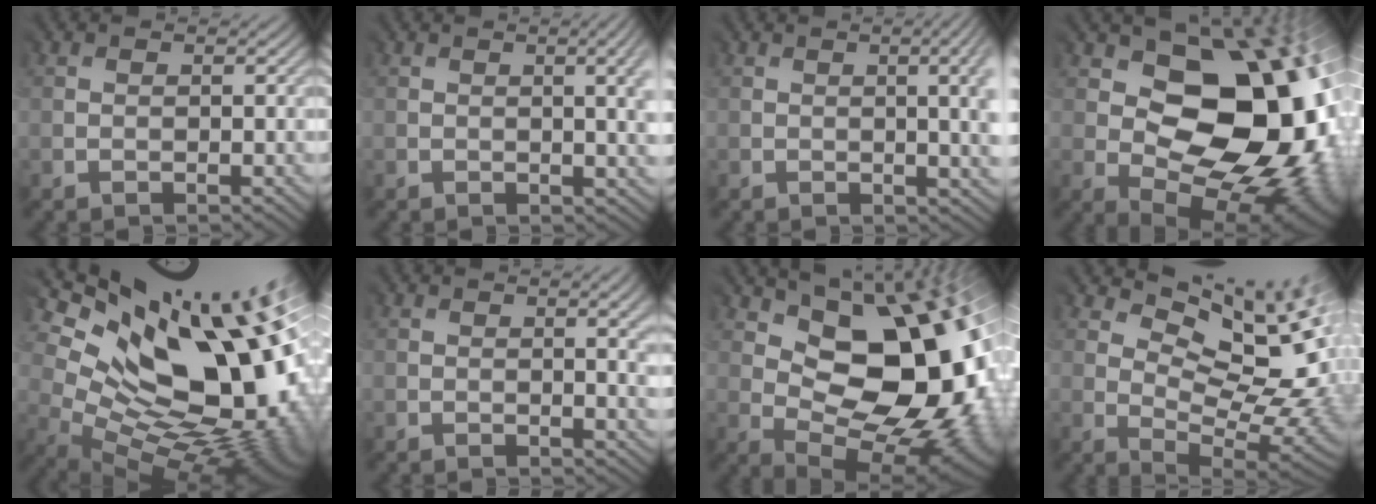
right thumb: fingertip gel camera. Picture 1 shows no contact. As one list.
[{"total": 4.9, "force": [-0.3, 1.4, 4.7], "torque": [-0.024, 0.011, -0.010]}, {"total": 6.5, "force": [-0.8, 2.0, 6.1], "torque": [-0.029, 0.017, -0.017]}, {"total": 17.9, "force": [0.5, 12.0, 13.2], "torque": [-0.151, -0.020, 0.038]}, {"total": 17.5, "force": [4.5, 10.1, 13.6], "torque": [-0.201, -0.001, 0.111]}, {"total": 5.0, "force": [0.0, 1.9, 4.6], "torque": [-0.035, 0.008, -0.005]}, {"total": 17.3, "force": [1.9, 10.3, 13.8], "torque": [-0.149, 0.003, 0.054]}, {"total": 11.1, "force": [4.3, 5.4, 8.6], "torque": [-0.128, 0.007, 0.076]}]